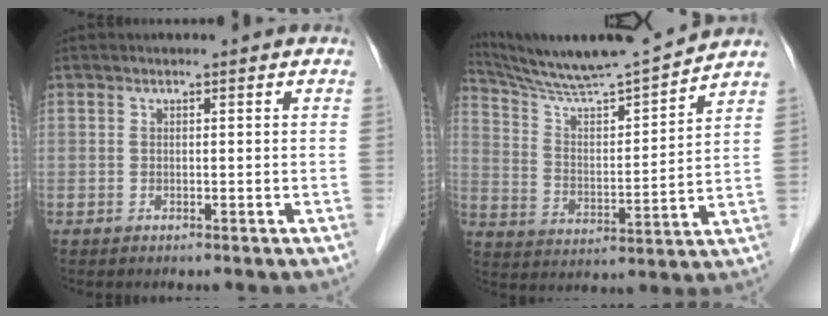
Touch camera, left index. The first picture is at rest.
{"total": 13.9, "force": [13.3, -1.4, 4.0], "torque": [-0.084, -0.011, 0.230]}